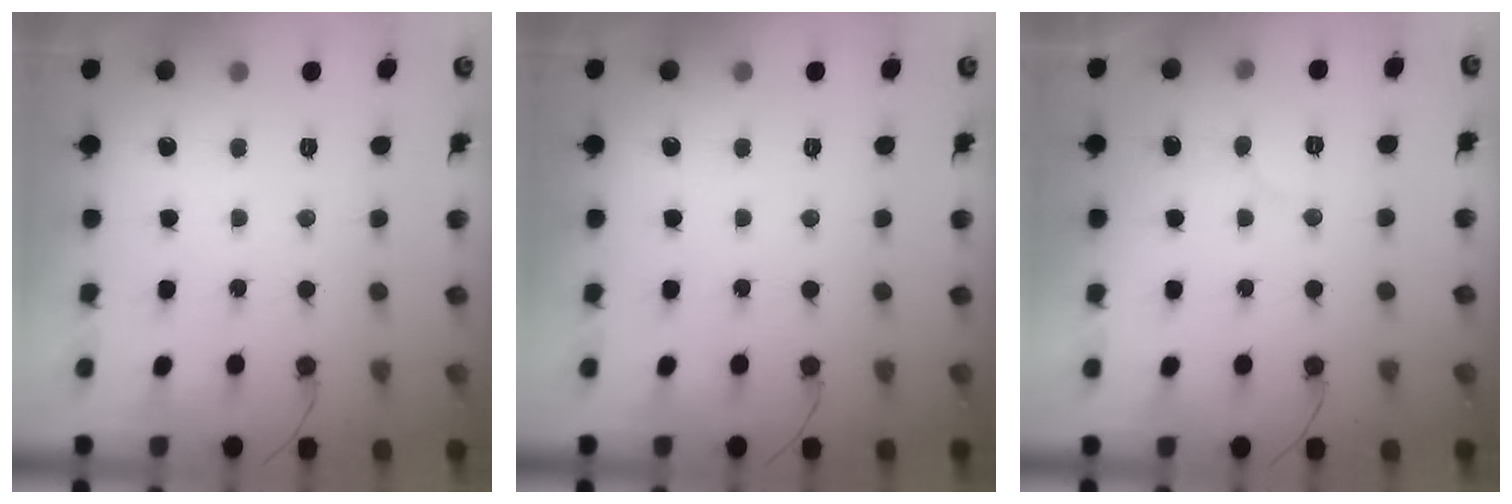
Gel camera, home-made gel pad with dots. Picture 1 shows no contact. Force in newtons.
{"total": 0.0}
{"total": 5.2, "press": 5.2, "slide": 0.5}